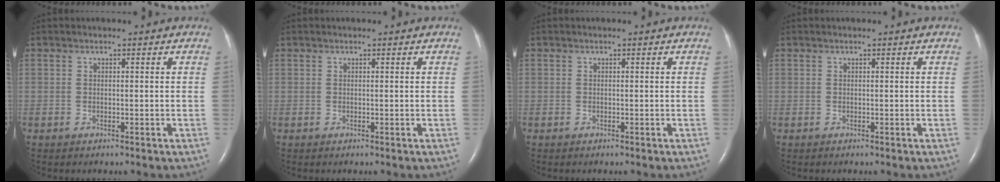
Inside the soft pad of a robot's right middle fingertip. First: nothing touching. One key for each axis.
{"total": 0.0}
{"total": 0.0}
{"total": 0.0}